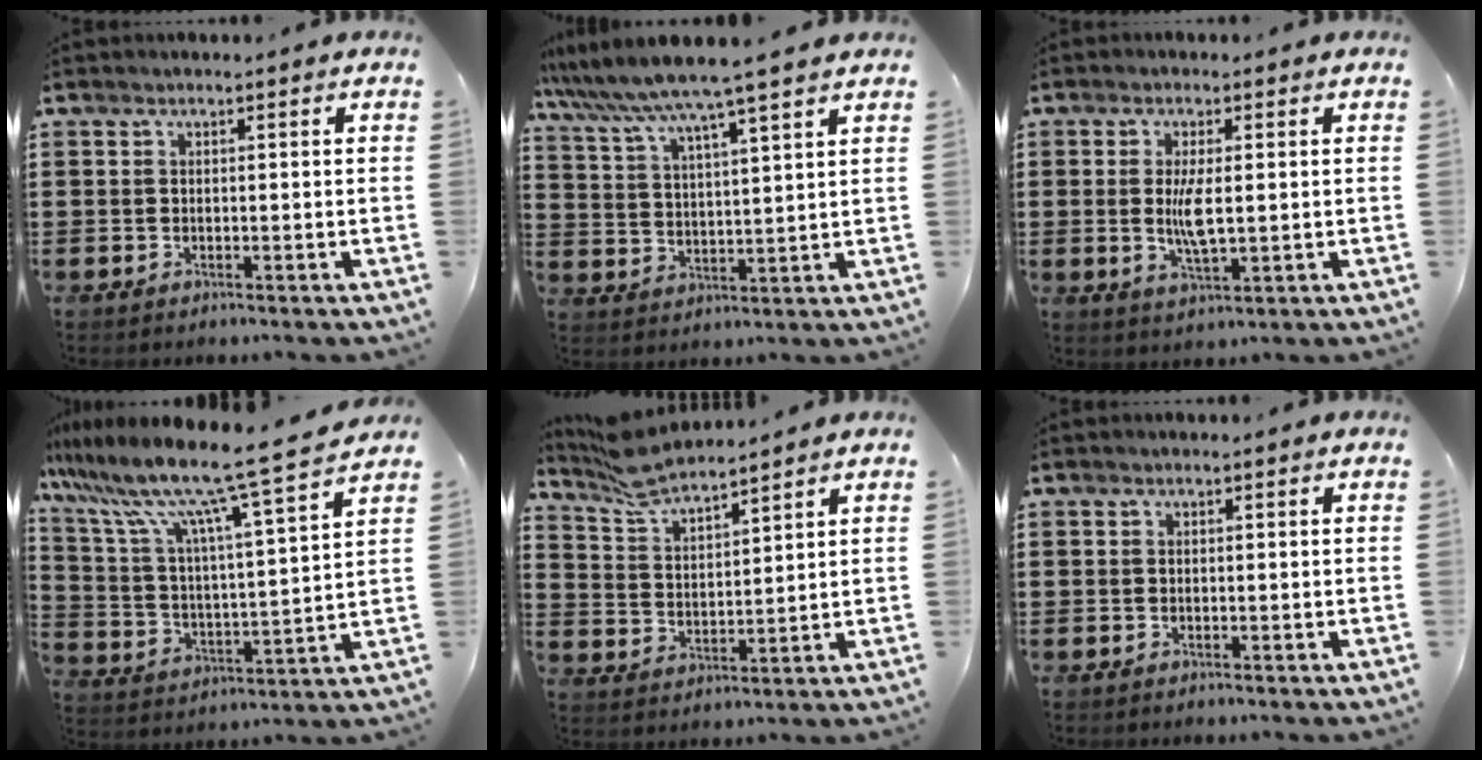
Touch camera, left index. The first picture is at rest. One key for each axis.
{"total": 6.7, "fx": 5.8, "fy": -0.9, "fz": 3.1, "tx": -0.084, "ty": -0.037, "tz": 0.095}
{"total": 5.1, "fx": 0.2, "fy": 1.4, "fz": 4.9, "tx": -0.106, "ty": -0.003, "tz": -0.002}
{"total": 11.0, "fx": 9.2, "fy": -0.8, "fz": 5.9, "tx": -0.153, "ty": -0.071, "tz": 0.146}
{"total": 6.8, "fx": 6.3, "fy": 1.1, "fz": 2.2, "tx": -0.067, "ty": -0.017, "tz": 0.117}
{"total": 0.0}